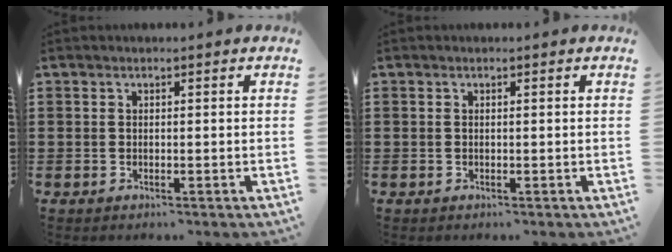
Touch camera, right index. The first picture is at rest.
{"total": 0.0}